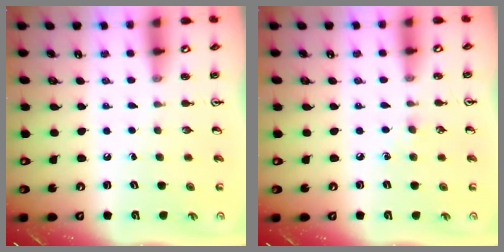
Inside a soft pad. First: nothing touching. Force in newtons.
{"total": 4.7, "press": 4.7, "slide": 0.7}